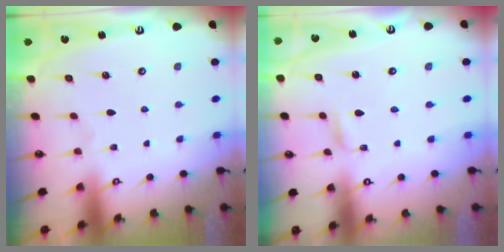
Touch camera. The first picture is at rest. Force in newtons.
{"total": 1.4, "press": 1.4, "slide": 0.1}